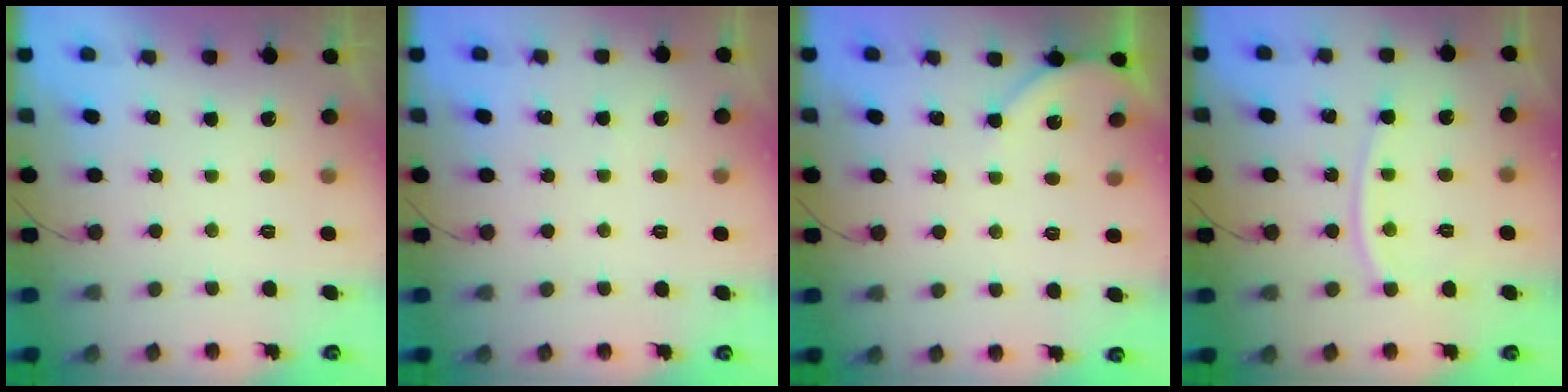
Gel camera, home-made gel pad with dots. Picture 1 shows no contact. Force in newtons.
{"total": 1.5, "press": 1.5, "slide": 0.2}
{"total": 4.7, "press": 4.7, "slide": 0.5}
{"total": 7.2, "press": 7.1, "slide": 1.0}